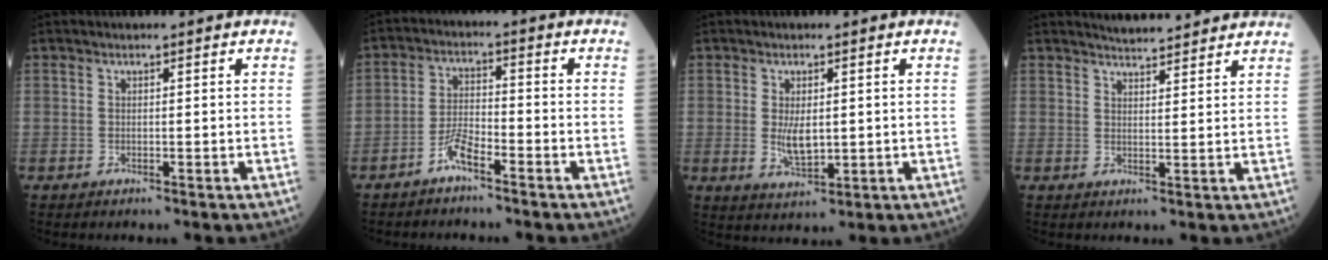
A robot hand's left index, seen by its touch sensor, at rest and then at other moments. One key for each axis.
{"total": 4.3, "fx": -3.2, "fy": 0.7, "fz": 2.8, "tx": -0.061, "ty": 0.001, "tz": -0.065}
{"total": 4.2, "fx": 0.0, "fy": 1.9, "fz": 3.8, "tx": -0.074, "ty": -0.011, "tz": 0.008}
{"total": 6.5, "fx": 6.2, "fy": 0.8, "fz": 1.8, "tx": -0.031, "ty": 0.015, "tz": 0.081}